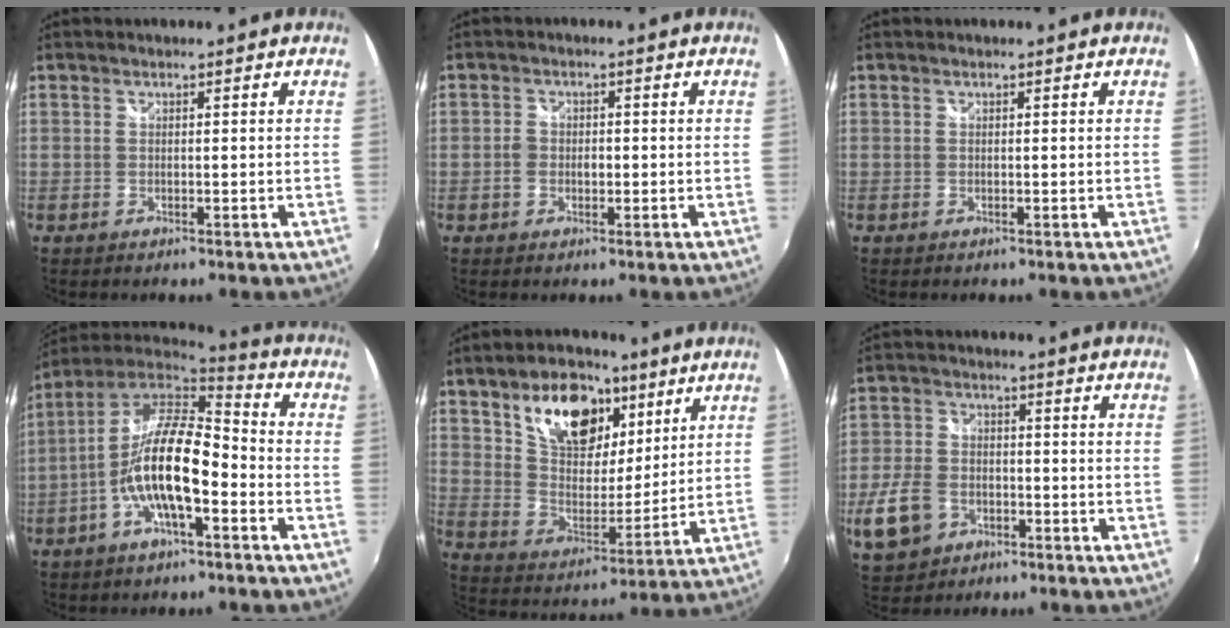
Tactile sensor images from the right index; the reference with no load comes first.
{"total": 2.4, "force": [-0.6, 2.0, 1.1], "torque": [-0.020, 0.004, -0.013]}
{"total": 0.0}
{"total": 15.7, "force": [-5.0, 5.0, 14.0], "torque": [-0.269, 0.003, -0.101]}
{"total": 17.9, "force": [9.5, 10.3, 11.2], "torque": [-0.195, 0.021, 0.171]}
{"total": 10.1, "force": [-4.3, 7.5, 5.3], "torque": [-0.136, 0.004, -0.074]}